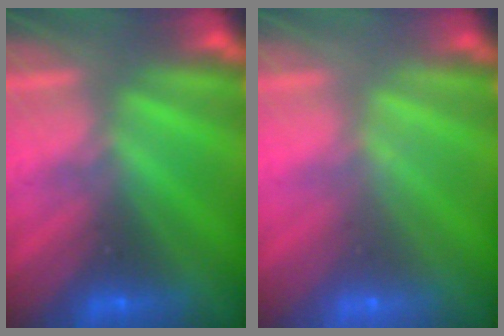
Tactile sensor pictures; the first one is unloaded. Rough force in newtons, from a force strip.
{"total": 1.8}